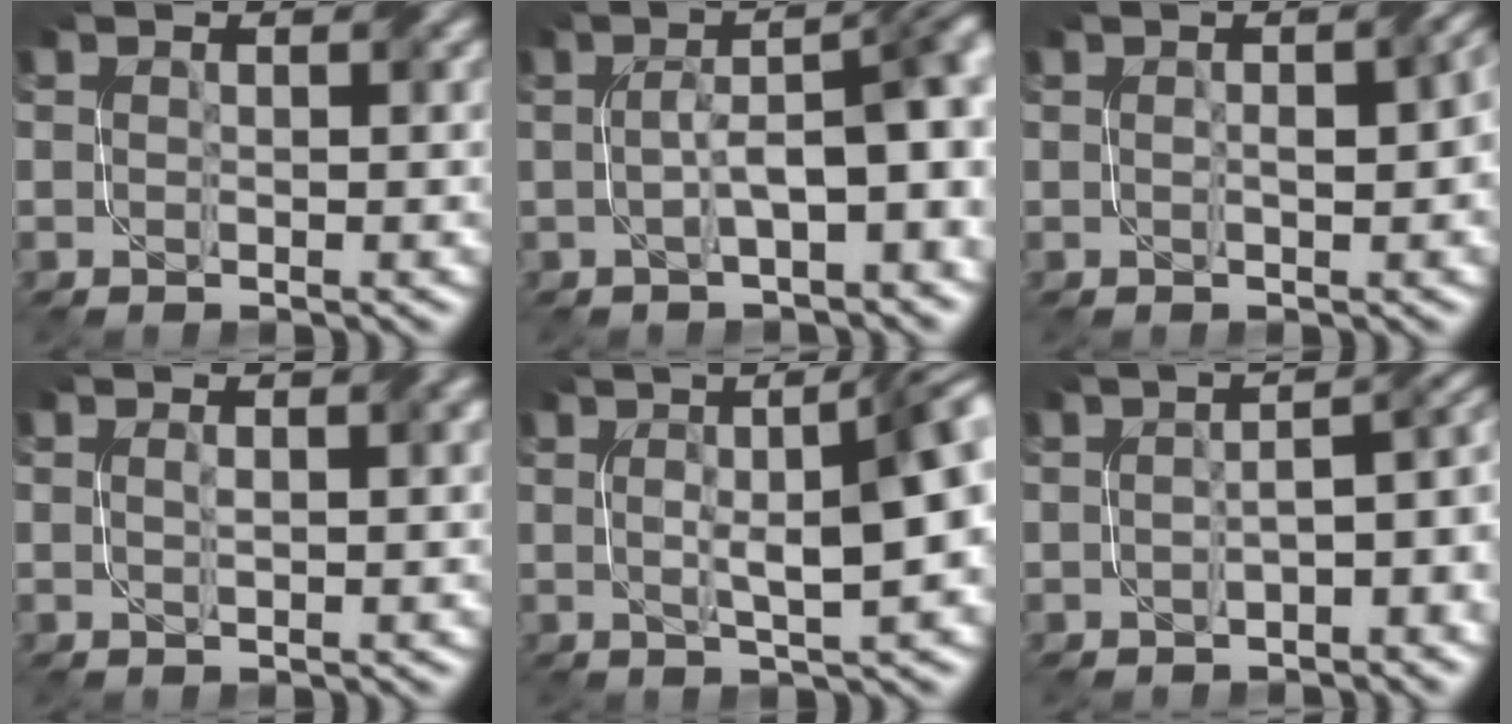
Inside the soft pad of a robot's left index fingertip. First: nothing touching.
{"total": 7.4, "force": [-0.6, 2.6, 7.0], "torque": [-0.107, 0.015, -0.009]}
{"total": 3.8, "force": [0.0, 1.2, 3.6], "torque": [-0.040, 0.004, 0.005]}
{"total": 1.3, "force": [0.4, 0.1, 1.2], "torque": [-0.020, 0.008, 0.005]}
{"total": 9.7, "force": [1.5, 2.6, 9.2], "torque": [-0.090, 0.023, 0.011]}
{"total": 4.6, "force": [-1.4, 1.6, 4.1], "torque": [-0.047, 0.007, -0.024]}